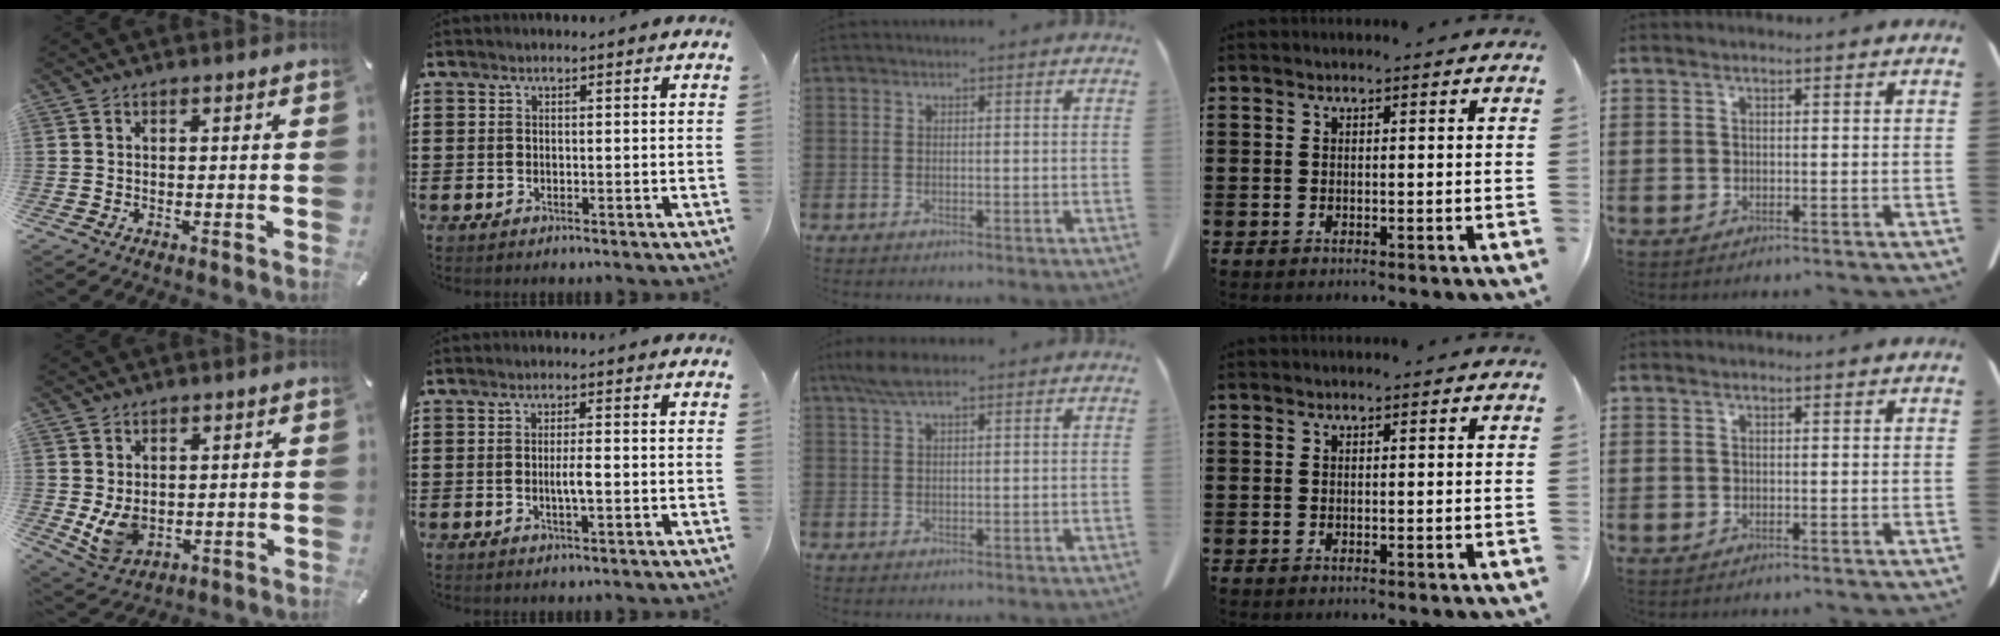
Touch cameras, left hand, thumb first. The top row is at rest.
{"thumb": {"total": 6.7, "force": [1.1, 5.5, 3.7], "torque": [-0.078, -0.005, 0.022]}, "index": {"total": 2.7, "force": [-0.4, 0.4, 2.7], "torque": [-0.049, -0.001, -0.007]}, "middle": {"total": 4.3, "force": [2.6, 1.1, 3.3], "torque": [-0.069, 0.005, 0.047]}}